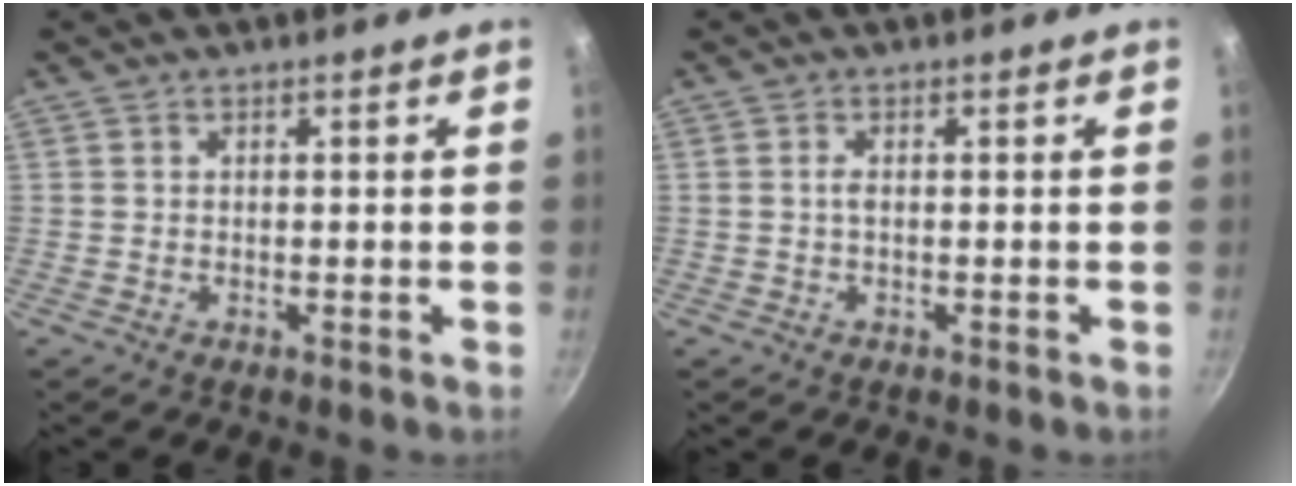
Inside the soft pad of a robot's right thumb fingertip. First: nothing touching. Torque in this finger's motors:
{"motor_torque": [0.11, 0.08, 0.31, 0.12, 0.09]}